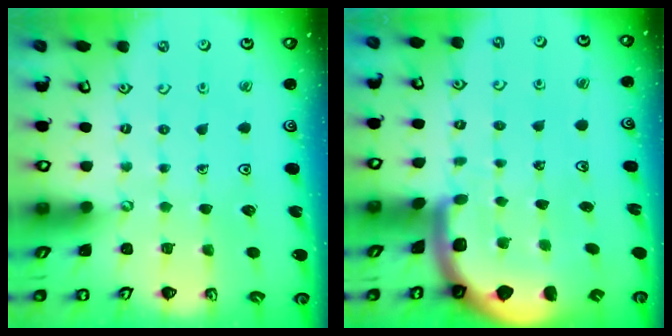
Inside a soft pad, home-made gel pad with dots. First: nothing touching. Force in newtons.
{"total": 3.5, "press": 3.5, "slide": 0.5}